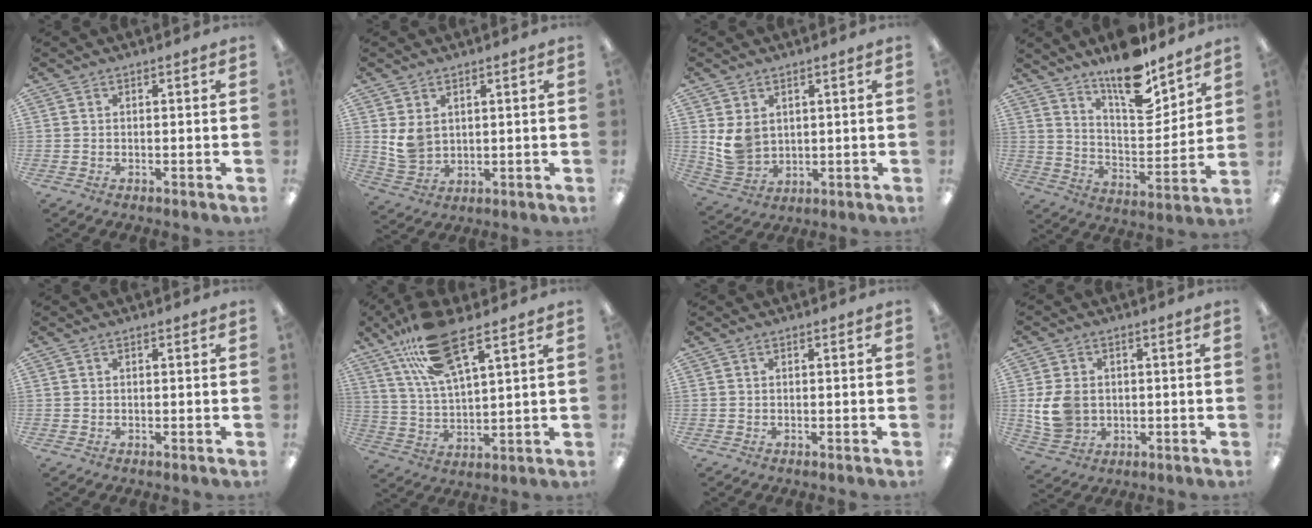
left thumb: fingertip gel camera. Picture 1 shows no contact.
{"total": 5.3, "force": [2.2, 3.9, 2.8], "torque": [-0.057, -0.004, 0.043]}
{"total": 6.6, "force": [2.3, 5.3, 3.3], "torque": [-0.069, -0.007, 0.046]}
{"total": 15.4, "force": [12.0, 5.2, 8.1], "torque": [-0.128, -0.083, 0.208]}
{"total": 0.0}
{"total": 16.6, "force": [10.8, 5.4, 11.4], "torque": [-0.216, -0.030, 0.188]}
{"total": 0.0}
{"total": 8.6, "force": [-0.1, 7.0, 5.0], "torque": [-0.118, 0.009, 0.000]}